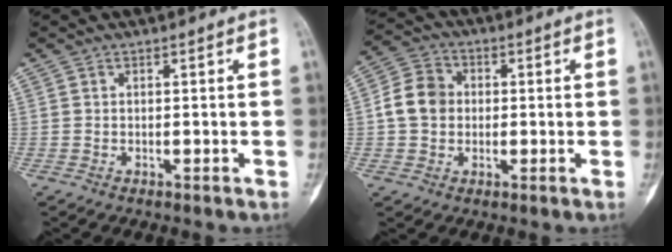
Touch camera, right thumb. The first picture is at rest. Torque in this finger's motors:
{"motor_torque": [0.54, 0.91, 0.38, -0.35, -0.01]}